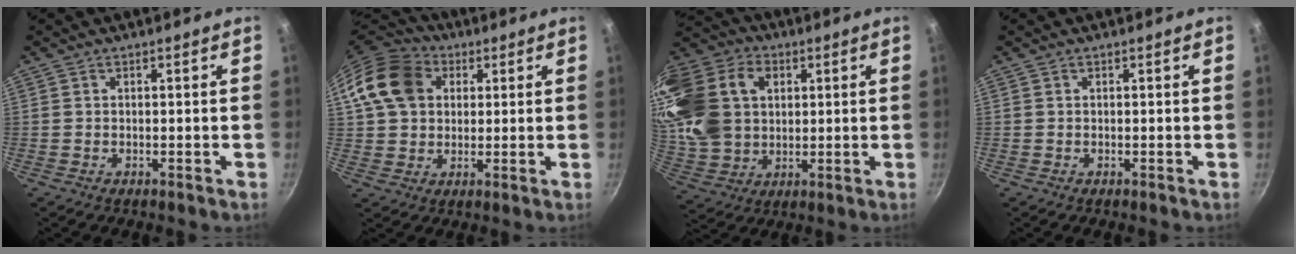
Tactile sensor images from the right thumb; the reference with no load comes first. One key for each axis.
{"total": 14.4, "fx": 3.9, "fy": 11.3, "fz": 8.0, "tx": -0.134, "ty": 0.019, "tz": 0.058}
{"total": 23.9, "fx": 5.5, "fy": 17.9, "fz": 14.8, "tx": -0.302, "ty": 0.012, "tz": 0.108}
{"total": 0.0}